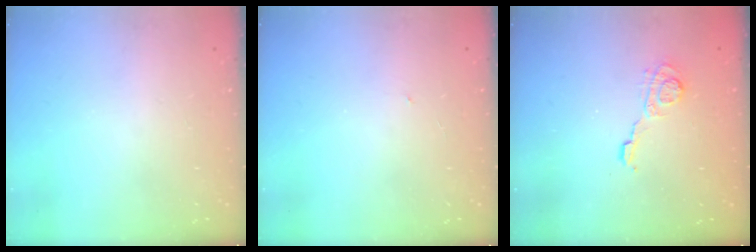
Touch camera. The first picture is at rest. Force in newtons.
{"total": 0.6, "press": 0.6, "slide": 0.1}
{"total": 5.3, "press": 5.2, "slide": 0.8}